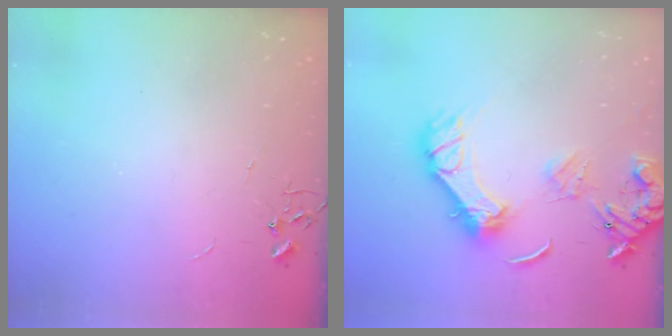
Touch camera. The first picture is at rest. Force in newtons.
{"total": 15.8, "press": 15.7, "slide": 1.6}